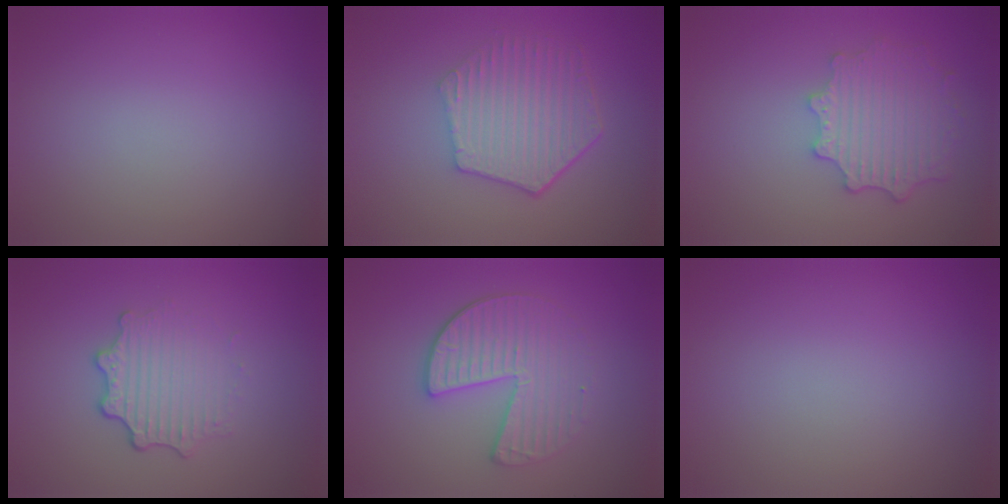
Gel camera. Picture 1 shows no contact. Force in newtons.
{"total": 5.9, "press": 4.3, "slide": 4.0}
{"total": 4.4, "press": 3.6, "slide": 2.5}
{"total": 3.2, "press": 2.5, "slide": 2.1}
{"total": 3.8, "press": 3.4, "slide": 1.7}
{"total": 0.0}